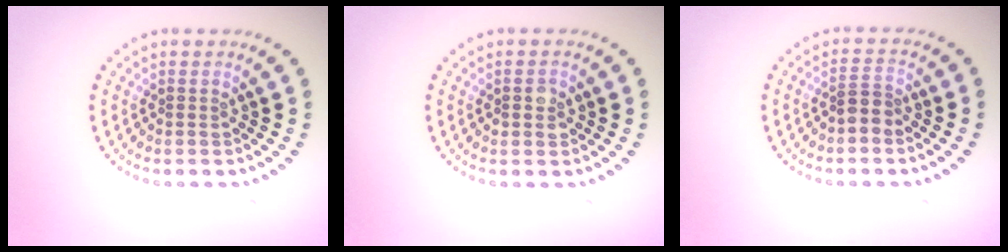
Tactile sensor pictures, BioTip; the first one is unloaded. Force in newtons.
{"total": 1.5, "press": 1.5, "slide": 0.2}
{"total": 2.1, "press": 1.7, "slide": 1.2}